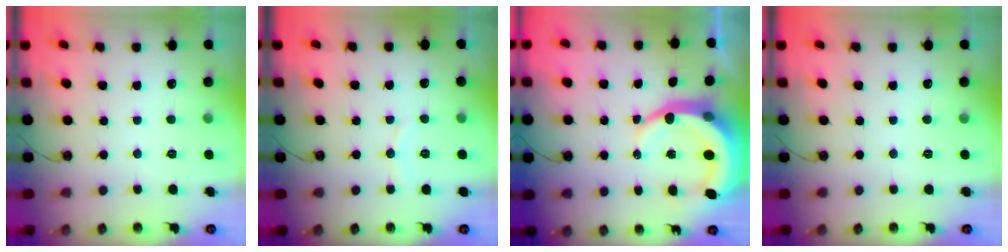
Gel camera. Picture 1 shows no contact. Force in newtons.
{"total": 3.8, "press": 3.8, "slide": 0.1}
{"total": 11.8, "press": 11.6, "slide": 1.6}
{"total": 0.0}